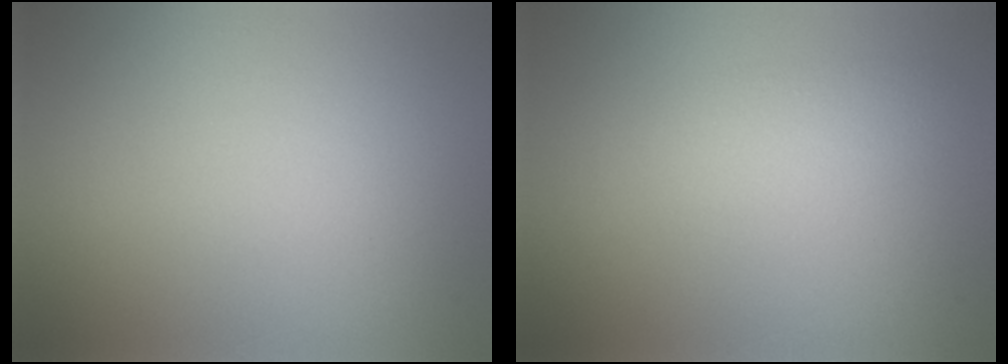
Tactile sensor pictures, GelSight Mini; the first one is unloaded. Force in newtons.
{"total": 2.3, "press": 2.3, "slide": 0.1}